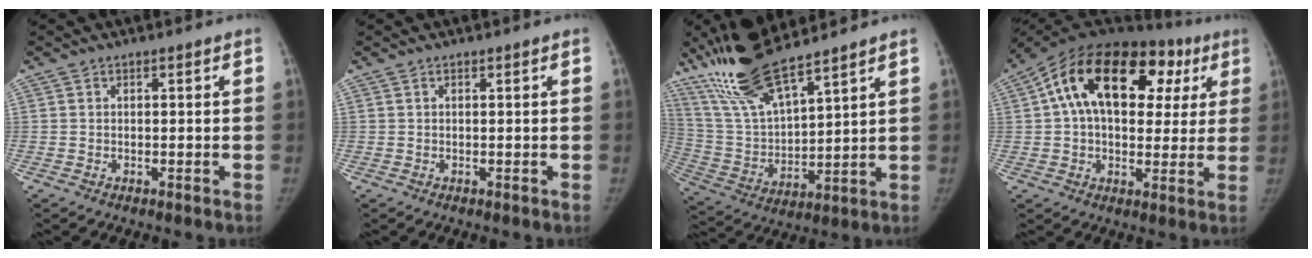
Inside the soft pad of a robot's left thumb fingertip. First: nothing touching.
{"total": 0.0}
{"total": 16.0, "force": [12.8, 2.9, 9.1], "torque": [-0.172, -0.057, 0.265]}
{"total": 24.6, "force": [7.9, 14.9, 17.8], "torque": [-0.257, 0.045, 0.118]}